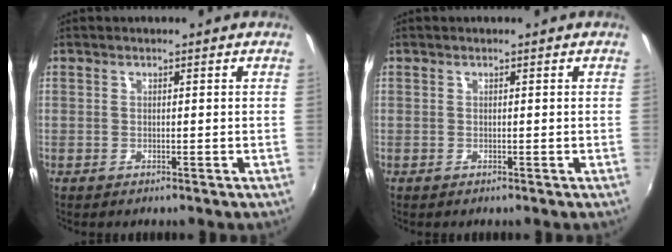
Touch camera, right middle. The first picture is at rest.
{"total": 0.0}